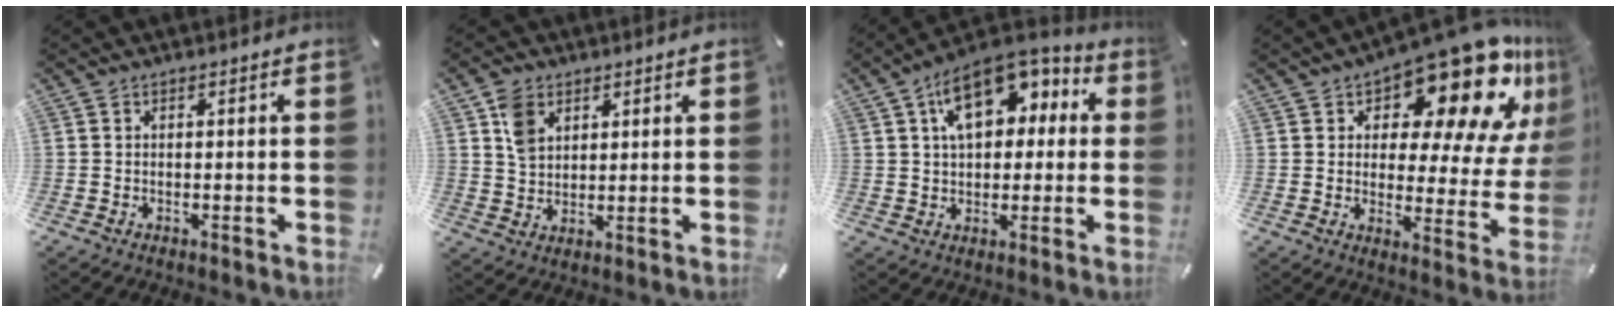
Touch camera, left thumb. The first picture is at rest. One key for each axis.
{"total": 6.5, "fx": 3.0, "fy": 5.0, "fz": 2.8, "tx": -0.059, "ty": 0.009, "tz": 0.059}
{"total": 12.8, "fx": 5.8, "fy": 8.5, "fz": 7.6, "tx": -0.116, "ty": -0.021, "tz": 0.107}
{"total": 20.6, "fx": 14.0, "fy": 8.3, "fz": 12.7, "tx": -0.169, "ty": -0.112, "tz": 0.230}